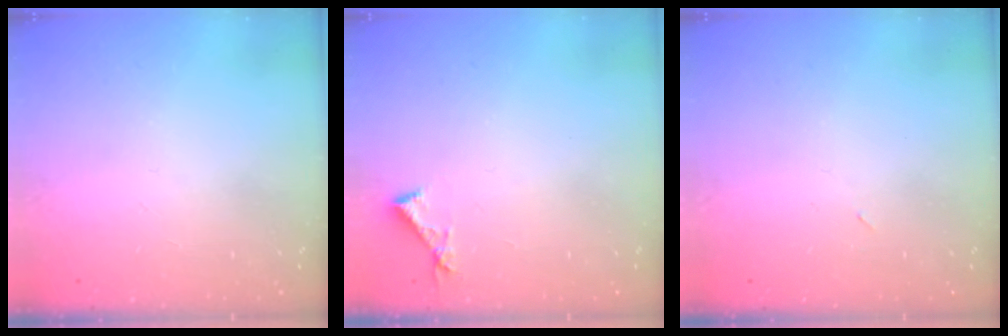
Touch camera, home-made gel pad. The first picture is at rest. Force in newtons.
{"total": 4.2, "press": 4.2, "slide": 0.4}
{"total": 2.4, "press": 2.3, "slide": 0.8}